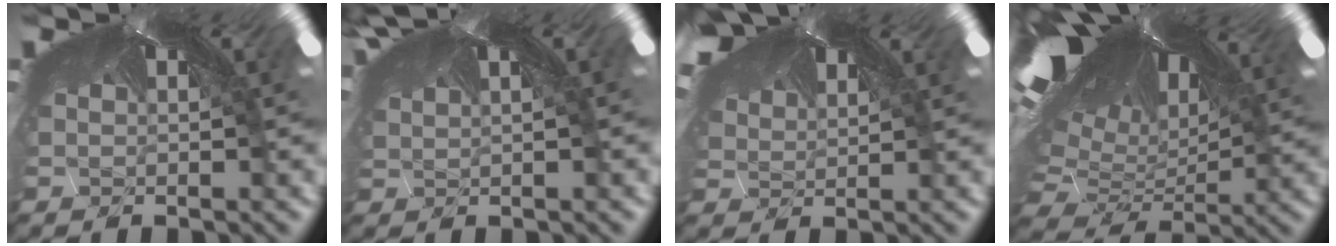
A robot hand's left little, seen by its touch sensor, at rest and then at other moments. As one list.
[{"total": 2.4, "force": [-1.1, -1.8, -1.1], "torque": [0.006, -0.002, -0.013]}, {"total": 1.9, "force": [-1.7, -0.7, -0.5], "torque": [0.001, -0.018, -0.016]}, {"total": 2.1, "force": [-1.8, -0.2, 1.0], "torque": [-0.056, -0.053, -0.013]}]